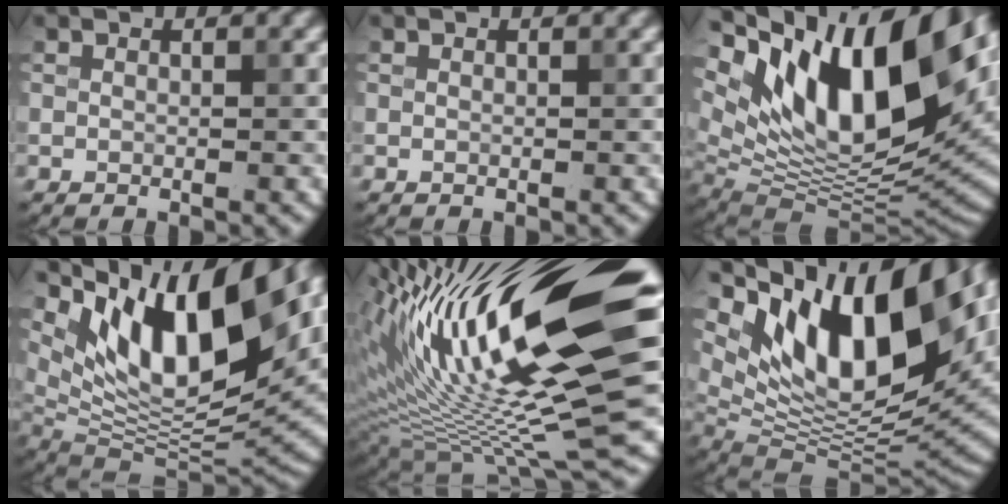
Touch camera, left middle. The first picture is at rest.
{"total": 0.0}
{"total": 18.4, "force": [6.5, 8.9, 14.8], "torque": [-0.252, 0.023, 0.118]}
{"total": 14.5, "force": [6.4, 6.0, 11.5], "torque": [-0.176, 0.013, 0.121]}
{"total": 18.3, "force": [4.8, 4.0, 17.2], "torque": [-0.295, 0.007, 0.085]}
{"total": 16.5, "force": [6.9, 7.9, 12.7], "torque": [-0.208, 0.020, 0.126]}